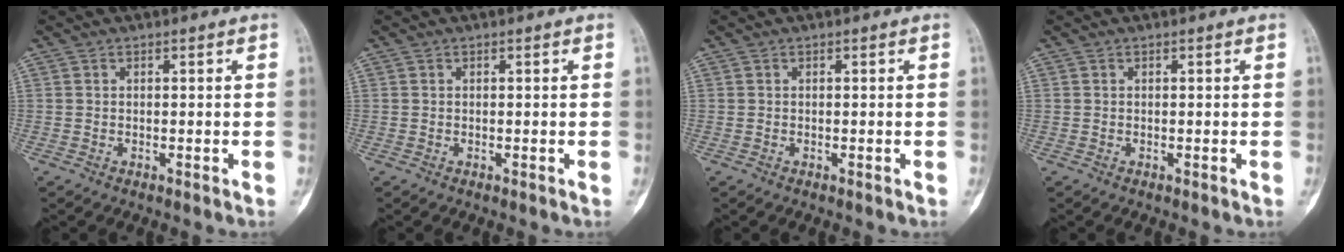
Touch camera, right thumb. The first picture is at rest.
{"total": 0.0}
{"total": 0.0}
{"total": 0.0}